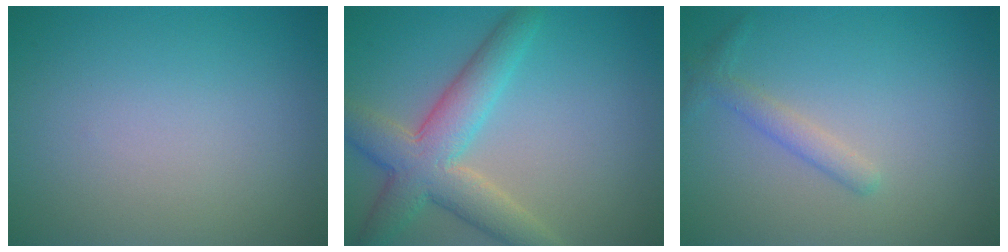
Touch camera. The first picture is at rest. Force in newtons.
{"total": 6.2, "press": 6.2, "slide": 0.4}
{"total": 1.7, "press": 1.7, "slide": 0.1}